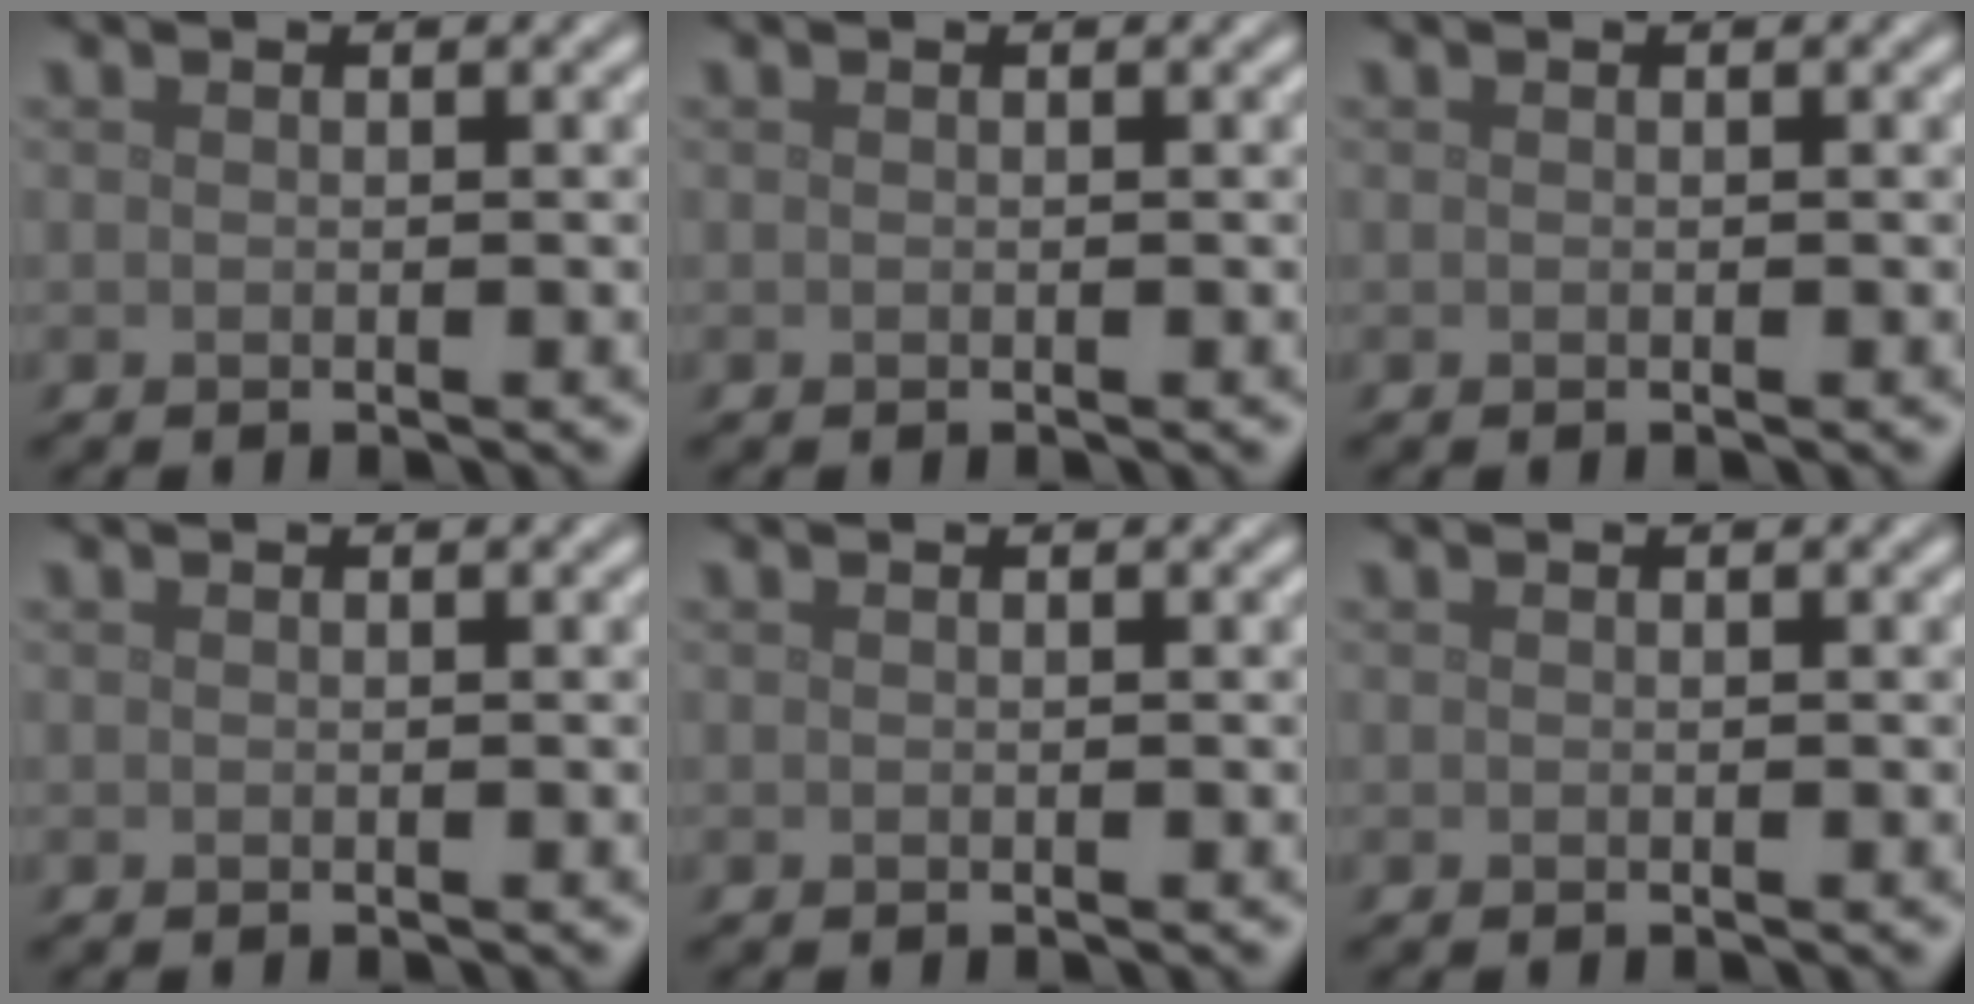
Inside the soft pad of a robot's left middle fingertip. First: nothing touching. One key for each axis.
{"total": 0.0}
{"total": 0.0}
{"total": 0.0}
{"total": 0.0}
{"total": 0.0}